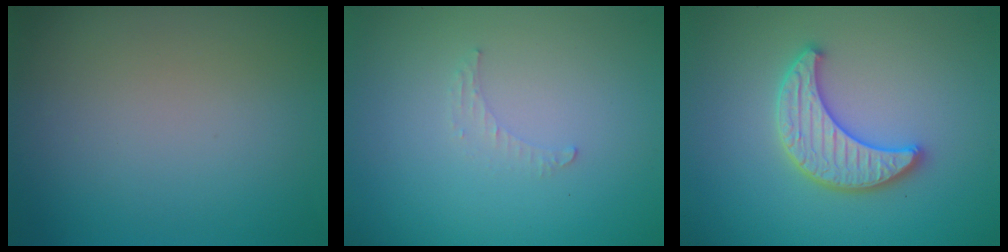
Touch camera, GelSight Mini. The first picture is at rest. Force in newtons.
{"total": 0.8, "press": 0.8, "slide": 0.3}
{"total": 3.7, "press": 3.6, "slide": 0.8}